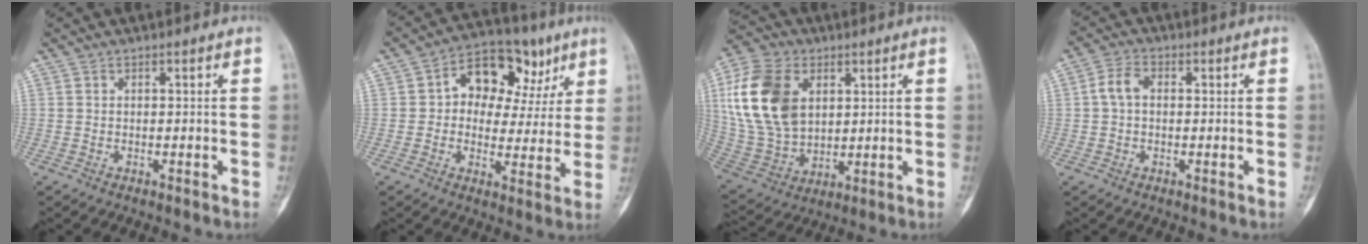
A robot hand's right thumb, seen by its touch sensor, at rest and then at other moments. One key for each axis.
{"total": 14.5, "fx": 5.0, "fy": 10.0, "fz": 9.3, "tx": -0.076, "ty": 0.014, "tz": 0.071}
{"total": 19.3, "fx": 5.0, "fy": 13.0, "fz": 13.4, "tx": -0.264, "ty": -0.006, "tz": 0.103}
{"total": 4.2, "fx": 0.3, "fy": 2.8, "fz": 3.1, "tx": -0.062, "ty": 0.014, "tz": -0.001}